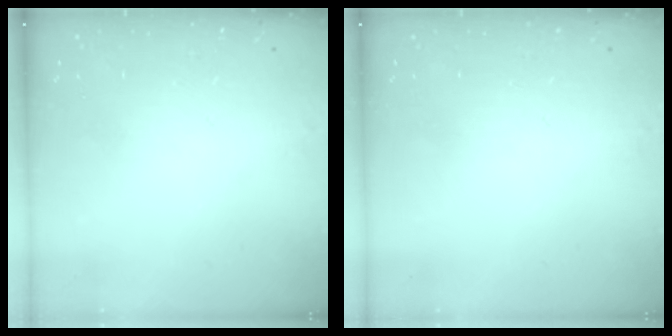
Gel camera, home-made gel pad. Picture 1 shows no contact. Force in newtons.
{"total": 0.0}